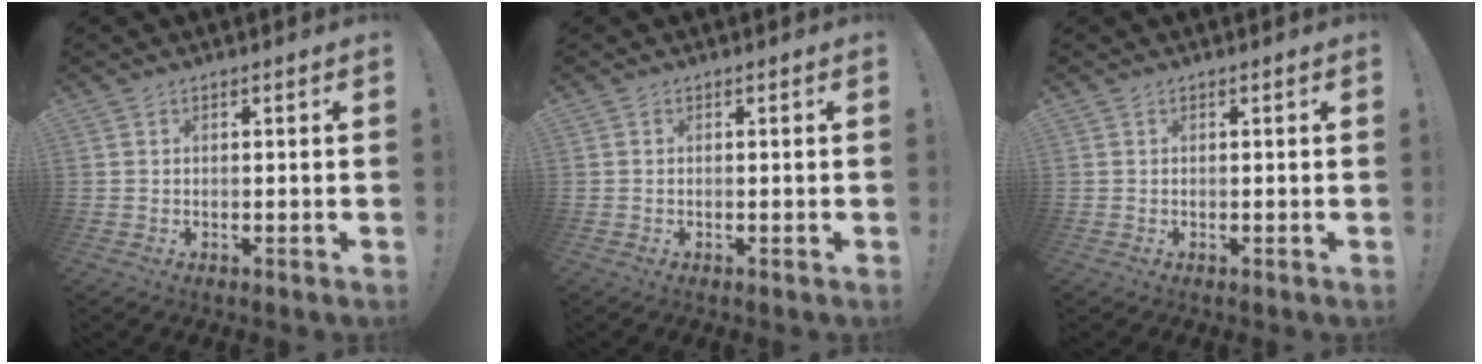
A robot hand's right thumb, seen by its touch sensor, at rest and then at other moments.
{"total": 0.0}
{"total": 0.0}